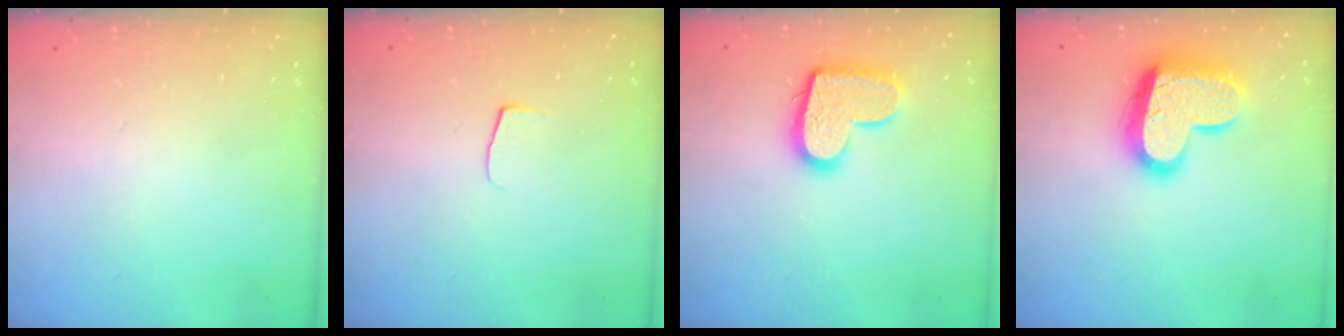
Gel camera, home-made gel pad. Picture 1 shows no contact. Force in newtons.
{"total": 4.2, "press": 4.1, "slide": 0.5}
{"total": 14.6, "press": 14.6, "slide": 0.9}
{"total": 18.4, "press": 18.3, "slide": 1.7}